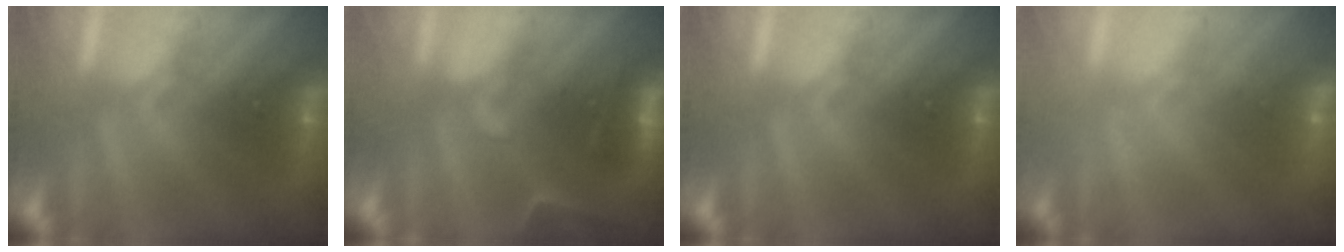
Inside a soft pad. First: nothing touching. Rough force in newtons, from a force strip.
{"total": 7.1}
{"total": 0.0}
{"total": 1.6}